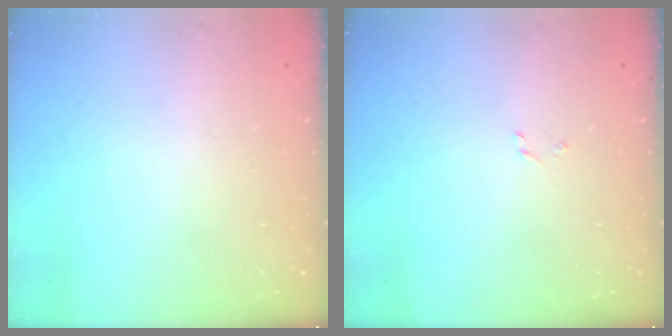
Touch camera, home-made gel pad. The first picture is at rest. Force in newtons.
{"total": 1.6, "press": 1.5, "slide": 0.3}